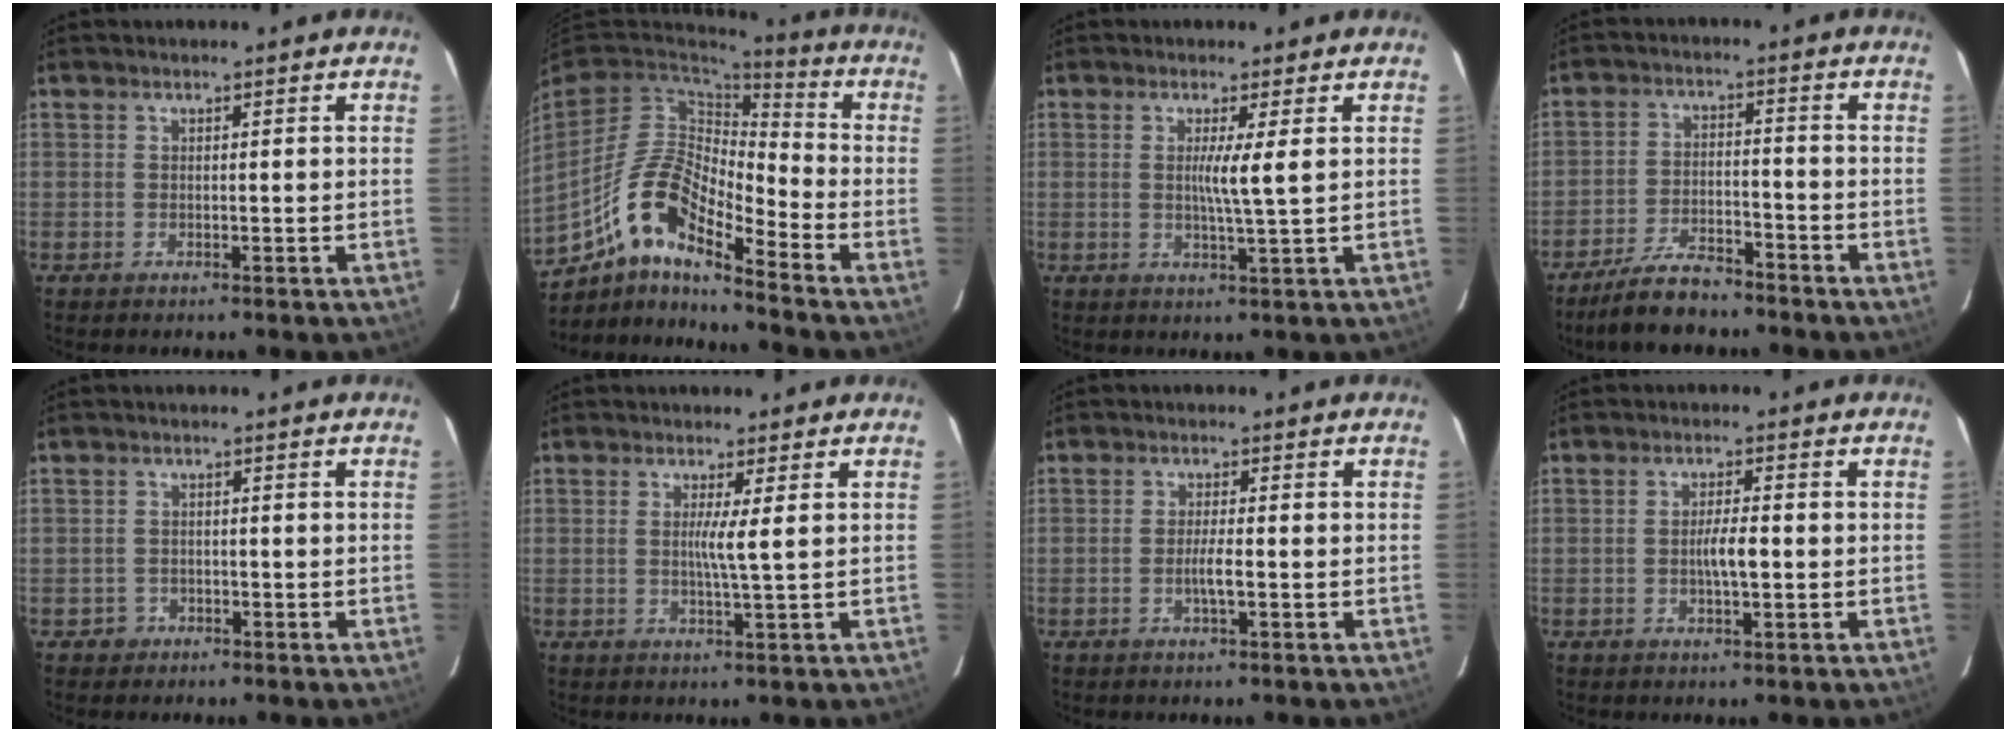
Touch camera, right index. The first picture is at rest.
{"total": 13.6, "force": [-9.3, 3.1, 9.4], "torque": [-0.190, 0.017, -0.170]}
{"total": 3.7, "force": [0.7, -0.8, 3.6], "torque": [-0.066, -0.009, 0.010]}
{"total": 7.9, "force": [-6.9, 2.1, 3.4], "torque": [-0.067, -0.013, -0.124]}
{"total": 1.5, "force": [-0.8, 1.3, -0.1], "torque": [0.000, 0.006, -0.014]}
{"total": 2.7, "force": [0.4, -0.7, 2.6], "torque": [-0.049, -0.006, 0.007]}
{"total": 2.3, "force": [-0.6, 0.0, 2.2], "torque": [-0.044, -0.001, -0.011]}
{"total": 3.5, "force": [-0.5, 0.6, 3.4], "torque": [-0.063, 0.001, -0.008]}